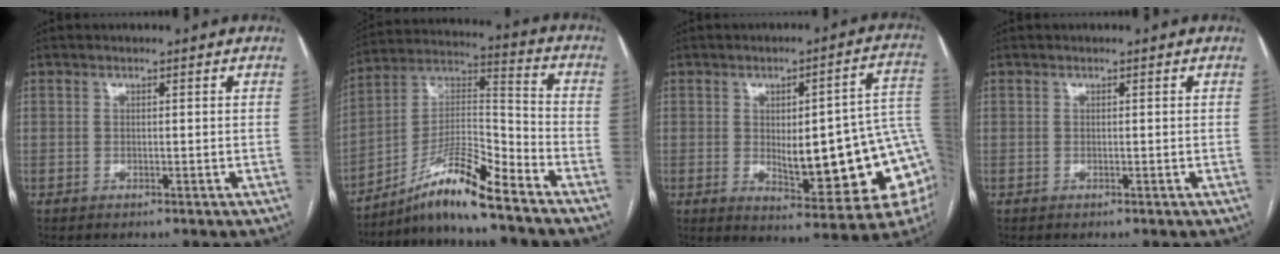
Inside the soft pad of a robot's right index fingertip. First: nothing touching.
{"total": 12.6, "force": [-9.6, 0.4, 8.2], "torque": [-0.153, 0.013, -0.173]}
{"total": 20.4, "force": [-1.5, 5.2, 19.7], "torque": [-0.185, 0.023, 0.002]}
{"total": 0.0}